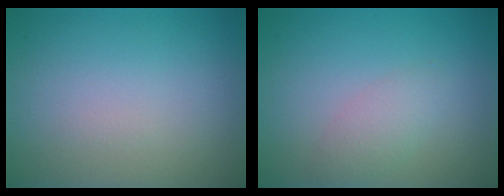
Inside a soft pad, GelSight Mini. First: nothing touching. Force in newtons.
{"total": 2.0, "press": 2.0, "slide": 0.1}